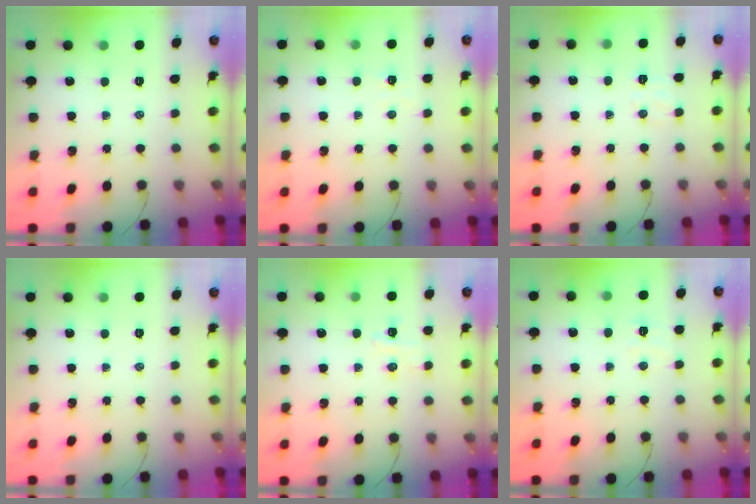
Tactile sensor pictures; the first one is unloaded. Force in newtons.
{"total": 3.1, "press": 2.9, "slide": 0.9}
{"total": 4.1, "press": 4.0, "slide": 0.8}
{"total": 0.0}
{"total": 4.3, "press": 4.1, "slide": 1.1}
{"total": 3.5, "press": 3.4, "slide": 1.1}